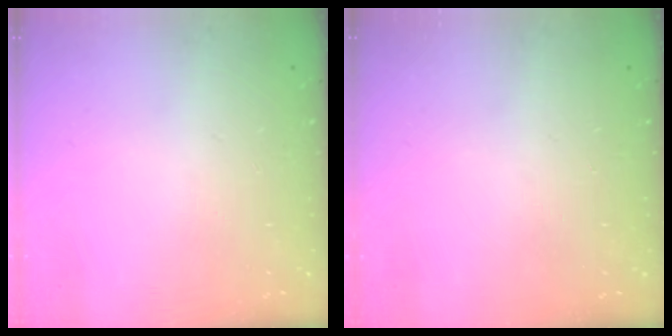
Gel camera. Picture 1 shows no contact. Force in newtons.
{"total": 0.0}